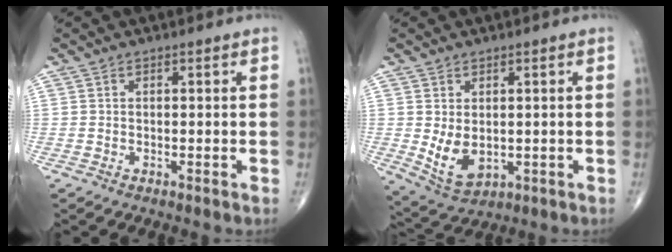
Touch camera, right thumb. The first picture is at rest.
{"total": 6.7, "force": [-0.2, 4.3, 5.1], "torque": [-0.084, -0.014, 0.016]}